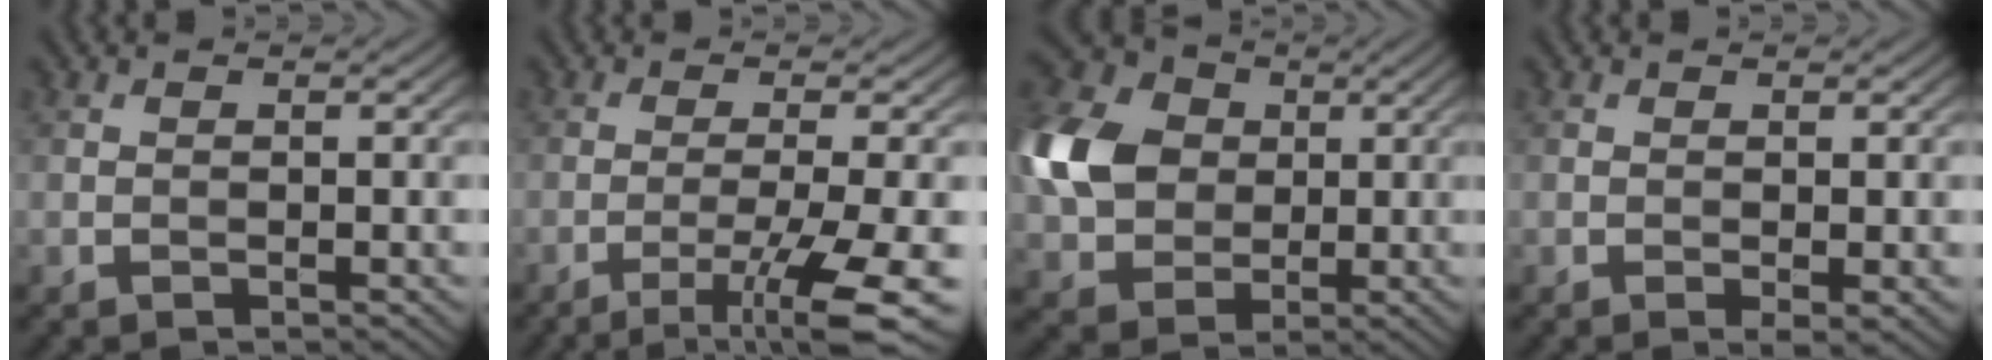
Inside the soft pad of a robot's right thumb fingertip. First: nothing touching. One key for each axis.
{"total": 8.3, "fx": -4.1, "fy": 0.9, "fz": 7.2, "tx": -0.111, "ty": 0.000, "tz": -0.068}
{"total": 11.5, "fx": 1.1, "fy": 9.3, "fz": 6.7, "tx": -0.184, "ty": 0.014, "tz": 0.015}
{"total": 1.1, "fx": -0.2, "fy": 0.1, "fz": 1.1, "tx": -0.018, "ty": -0.007, "tz": -0.006}